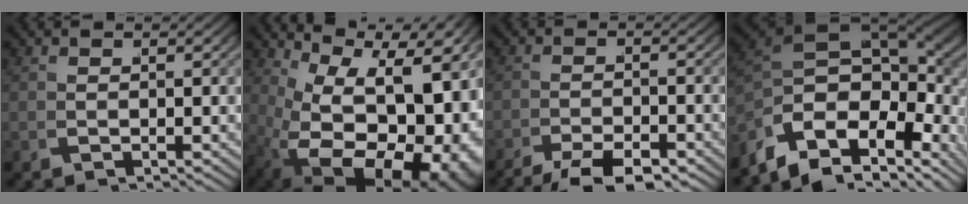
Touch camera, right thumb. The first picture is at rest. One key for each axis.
{"total": 20.4, "fx": -0.8, "fy": 12.4, "fz": 16.2, "tx": -0.290, "ty": -0.038, "tz": 0.016}
{"total": 5.1, "fx": -4.3, "fy": 1.4, "fz": 2.4, "tx": -0.032, "ty": -0.014, "tz": -0.072}
{"total": 19.8, "fx": -1.1, "fy": 12.8, "fz": 15.0, "tx": -0.272, "ty": -0.036, "tz": -0.004}